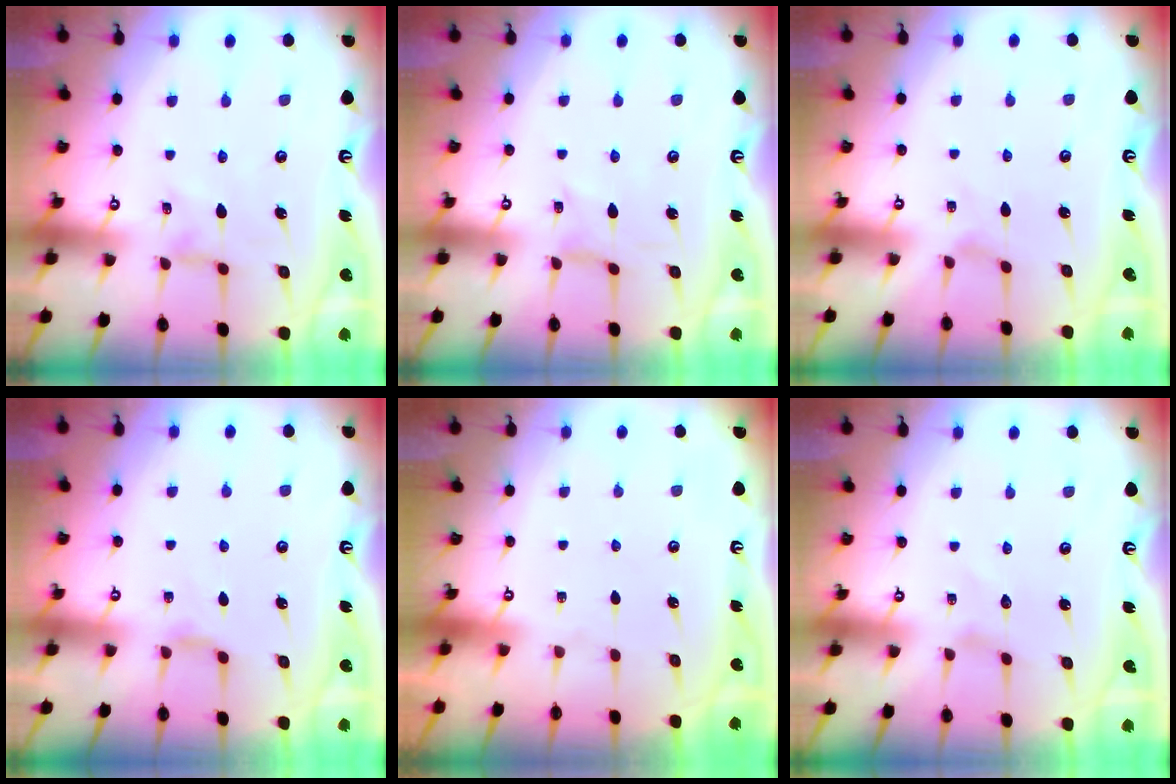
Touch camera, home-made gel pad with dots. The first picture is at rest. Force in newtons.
{"total": 0.0}
{"total": 0.0}
{"total": 2.2, "press": 2.2, "slide": 0.4}
{"total": 0.0}
{"total": 0.0}